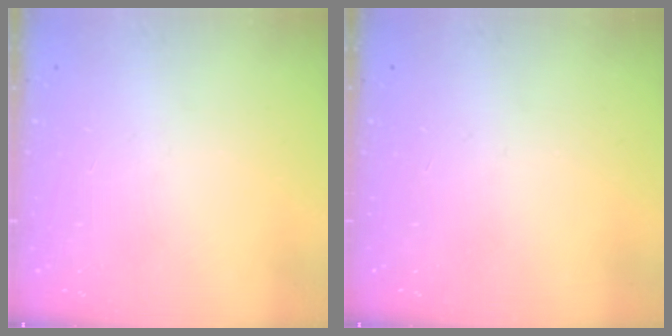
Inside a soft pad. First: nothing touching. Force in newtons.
{"total": 0.0}